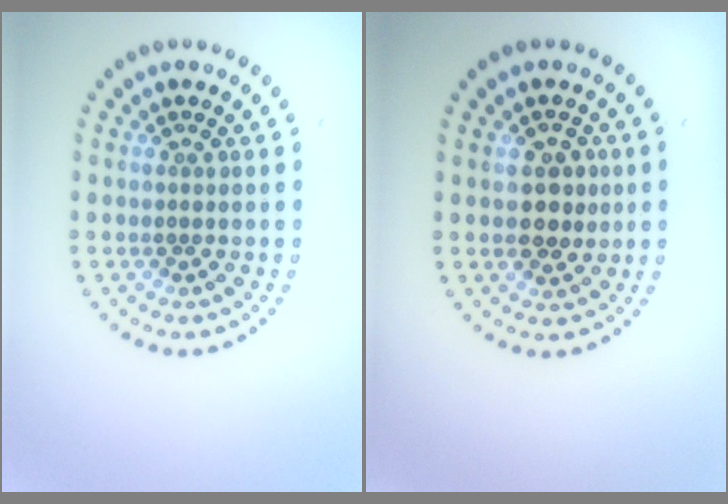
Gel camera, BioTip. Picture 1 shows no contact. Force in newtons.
{"total": 2.9, "press": 2.9, "slide": 0.4}